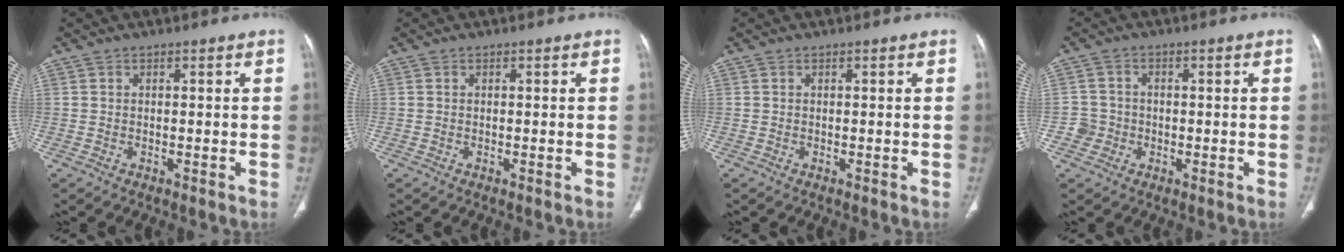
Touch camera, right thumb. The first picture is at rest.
{"total": 0.0}
{"total": 0.0}
{"total": 3.4, "force": [-1.0, 3.2, 0.2], "torque": [0.016, 0.012, -0.025]}